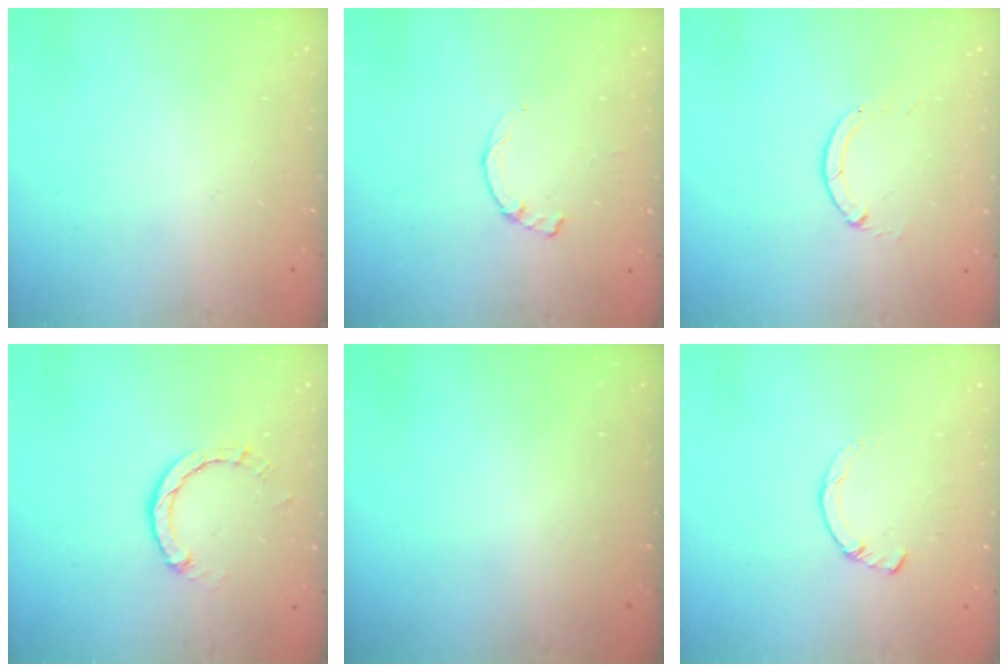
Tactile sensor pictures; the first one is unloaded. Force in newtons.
{"total": 1.2, "press": 1.1, "slide": 0.3}
{"total": 0.0}
{"total": 3.0, "press": 3.0, "slide": 0.3}
{"total": 0.0}
{"total": 2.3, "press": 2.3, "slide": 0.1}